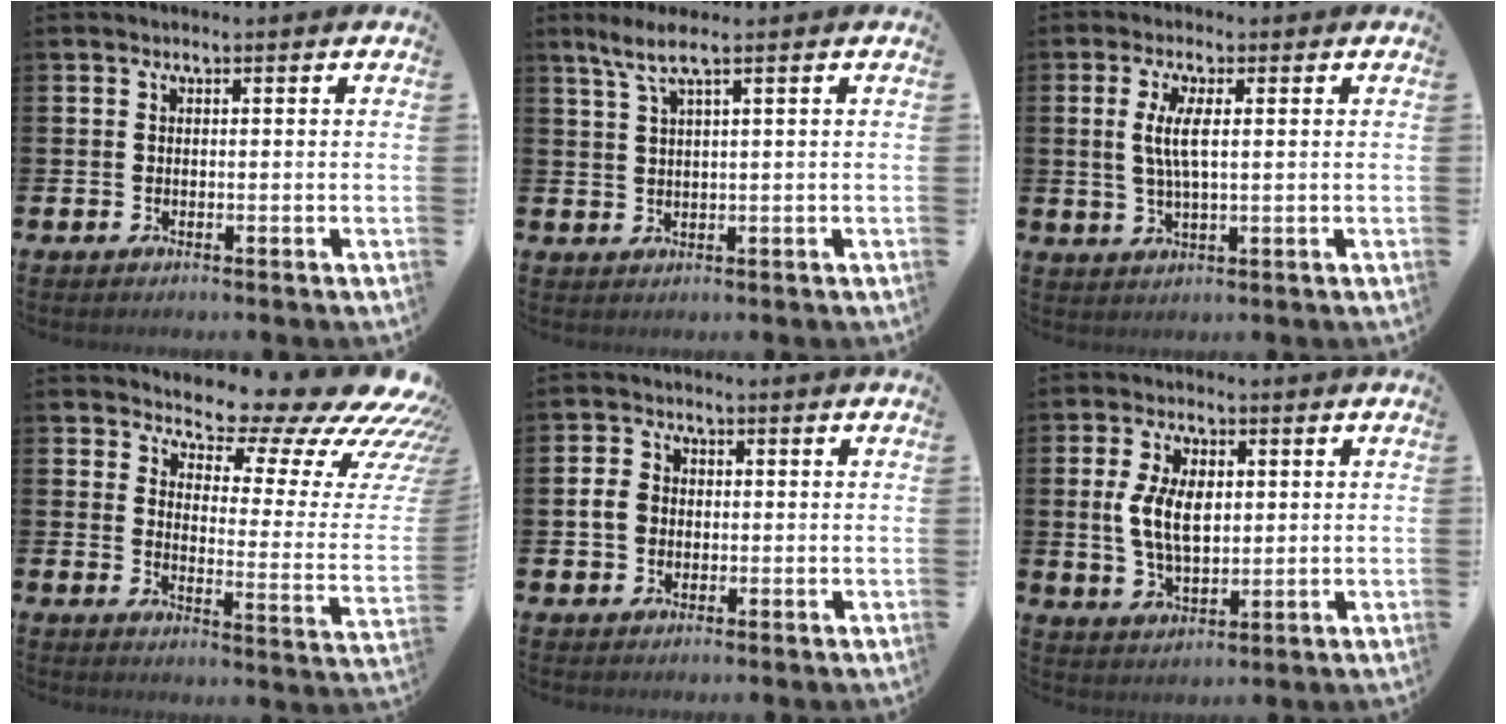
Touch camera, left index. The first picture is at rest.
{"total": 3.7, "force": [2.3, 0.3, 2.8], "torque": [-0.068, 0.004, 0.041]}
{"total": 4.2, "force": [1.2, 1.3, 3.8], "torque": [-0.075, 0.004, 0.018]}
{"total": 10.2, "force": [9.0, 2.8, 3.8], "torque": [-0.060, -0.084, 0.139]}
{"total": 3.1, "force": [0.1, 2.7, 1.6], "torque": [-0.025, 0.007, -0.002]}
{"total": 6.8, "force": [1.4, 3.8, 5.4], "torque": [-0.105, 0.004, 0.020]}